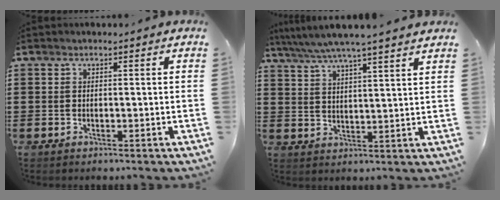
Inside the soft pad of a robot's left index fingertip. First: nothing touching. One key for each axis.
{"total": 5.3, "fx": 4.7, "fy": -0.3, "fz": 2.4, "tx": -0.062, "ty": -0.023, "tz": 0.081}